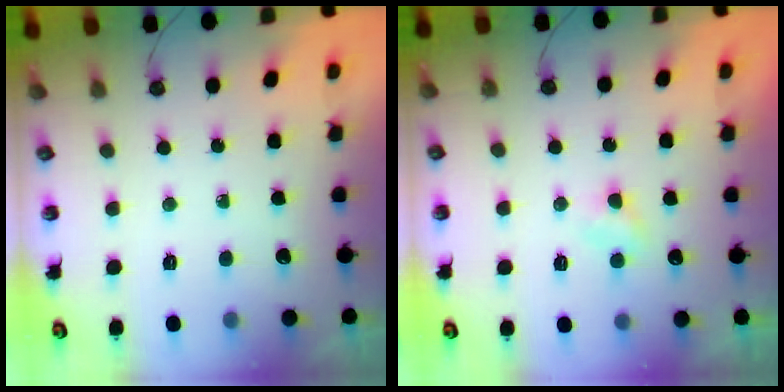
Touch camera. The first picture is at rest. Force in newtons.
{"total": 3.3, "press": 3.2, "slide": 0.5}